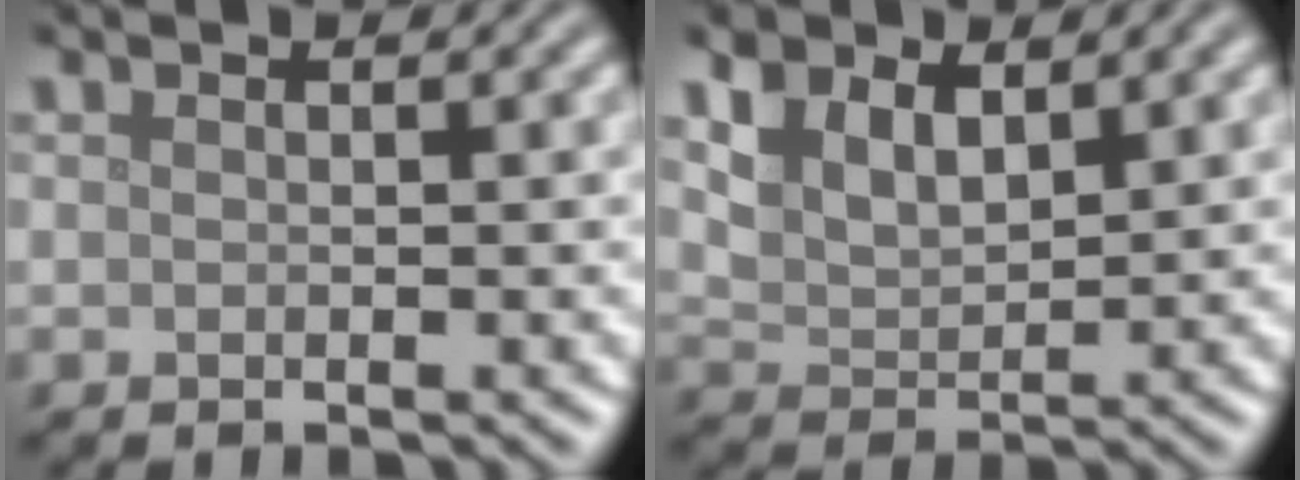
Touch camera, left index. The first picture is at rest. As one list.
[{"total": 3.8, "force": [2.4, 2.0, 2.2], "torque": [-0.052, -0.006, 0.047]}]